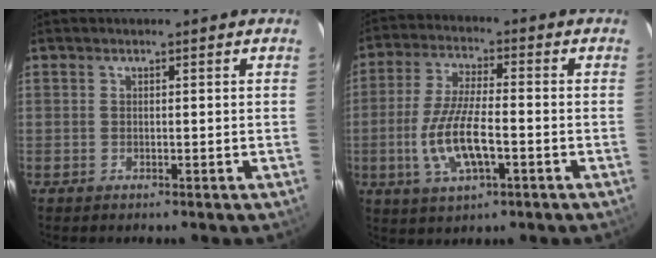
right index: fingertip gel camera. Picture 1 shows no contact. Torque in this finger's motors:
{"motor_torque": [0.68, -0.43, 0.67, 0.19]}